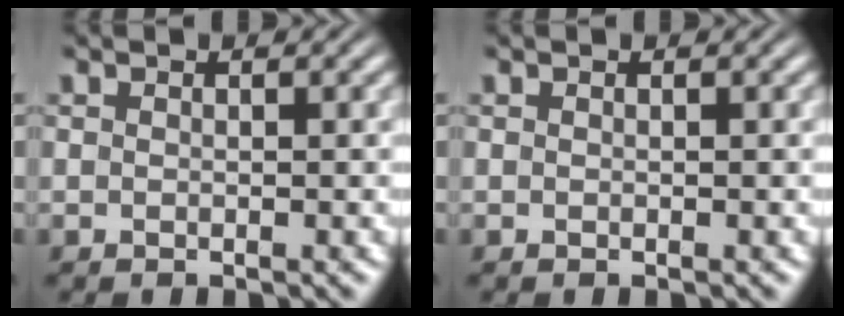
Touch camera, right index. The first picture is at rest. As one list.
[{"total": 0.0}]